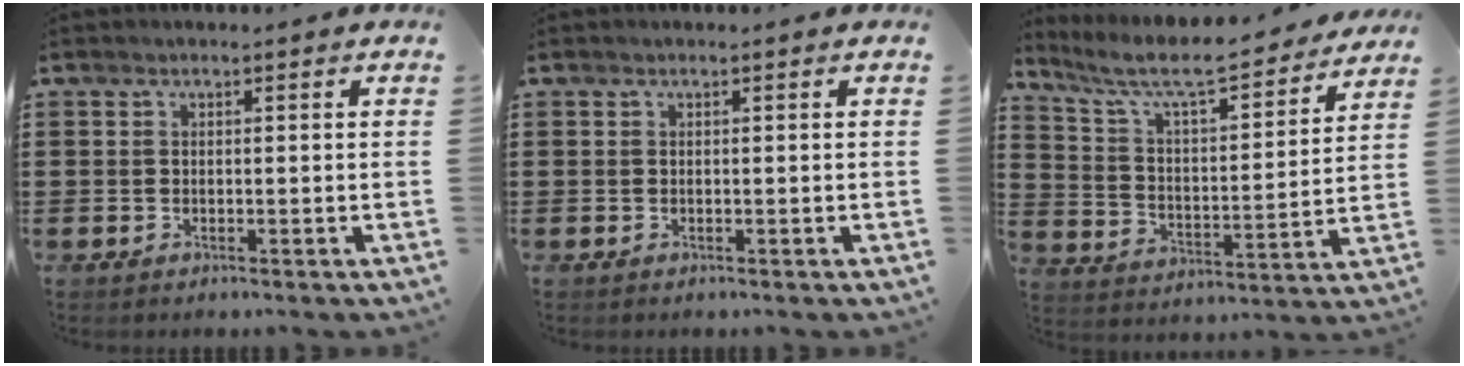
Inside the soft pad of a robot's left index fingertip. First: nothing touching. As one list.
[{"total": 0.0}, {"total": 8.0, "force": [6.8, 0.9, 4.1], "torque": [-0.109, -0.043, 0.110]}]